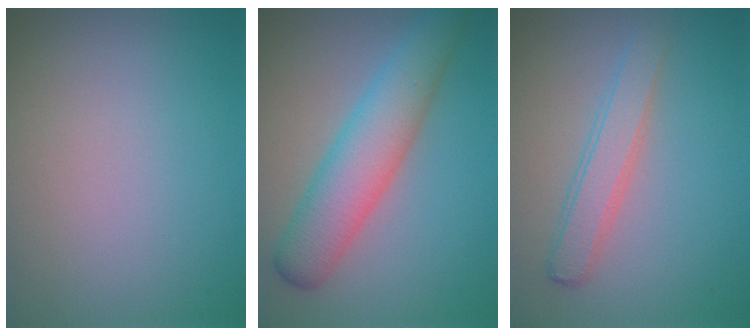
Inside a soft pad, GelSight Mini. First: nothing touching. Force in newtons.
{"total": 5.8, "press": 5.8, "slide": 0.1}
{"total": 2.5, "press": 2.5, "slide": 0.1}